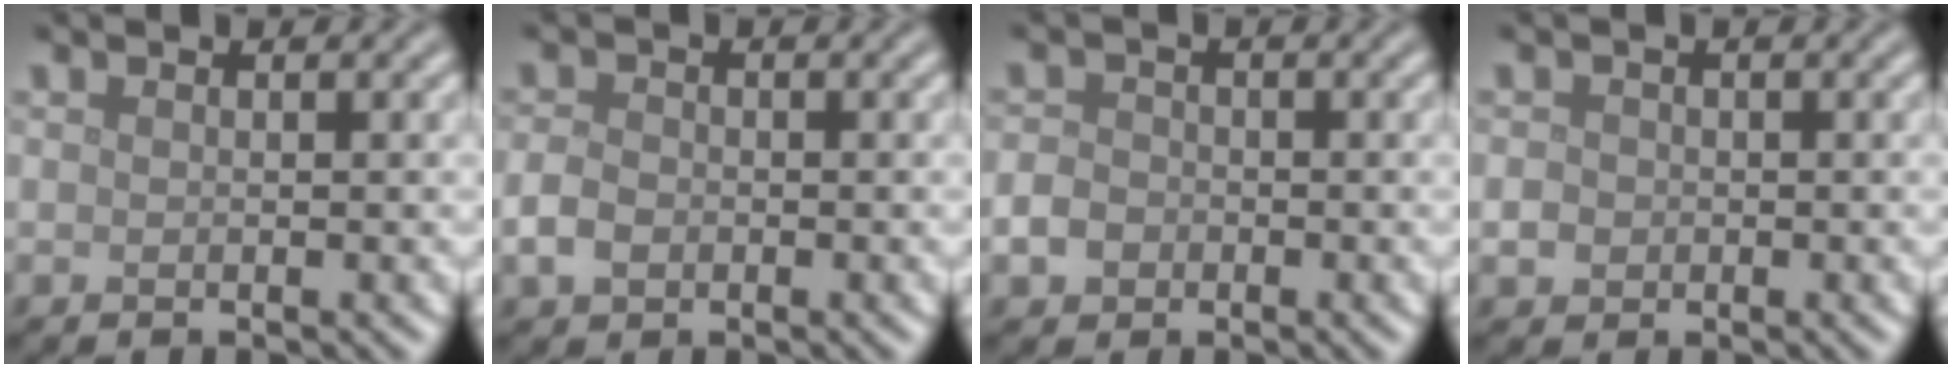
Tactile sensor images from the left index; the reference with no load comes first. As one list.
[{"total": 2.2, "force": [-0.7, 1.7, 1.3], "torque": [-0.026, -0.003, -0.019]}, {"total": 2.2, "force": [-0.8, 1.8, 0.9], "torque": [-0.014, -0.001, -0.020]}, {"total": 1.3, "force": [-0.3, 1.2, 0.4], "torque": [-0.002, -0.002, -0.008]}]